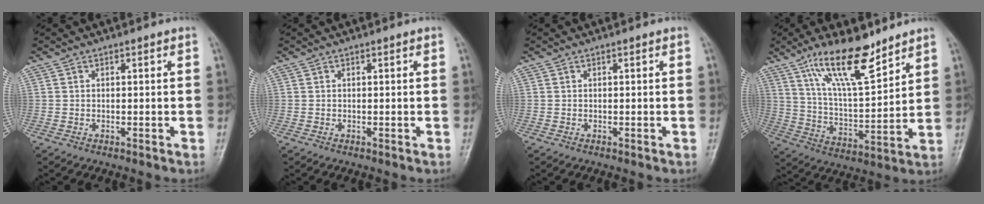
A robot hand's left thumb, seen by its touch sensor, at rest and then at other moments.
{"total": 0.0}
{"total": 0.0}
{"total": 15.3, "force": [10.7, 4.2, 10.1], "torque": [-0.156, -0.066, 0.201]}